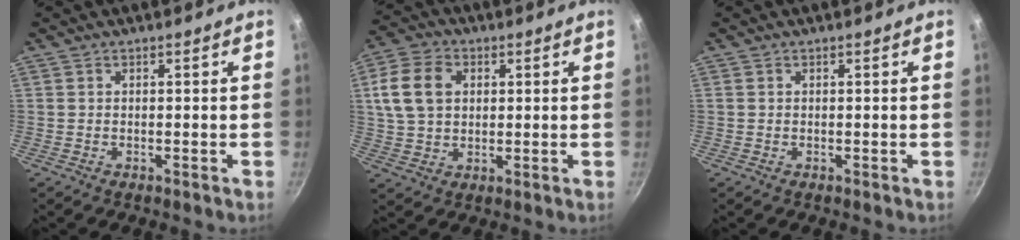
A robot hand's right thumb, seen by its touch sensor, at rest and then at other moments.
{"total": 11.0, "force": [2.6, 8.0, 7.0], "torque": [-0.120, 0.007, 0.043]}
{"total": 0.0}